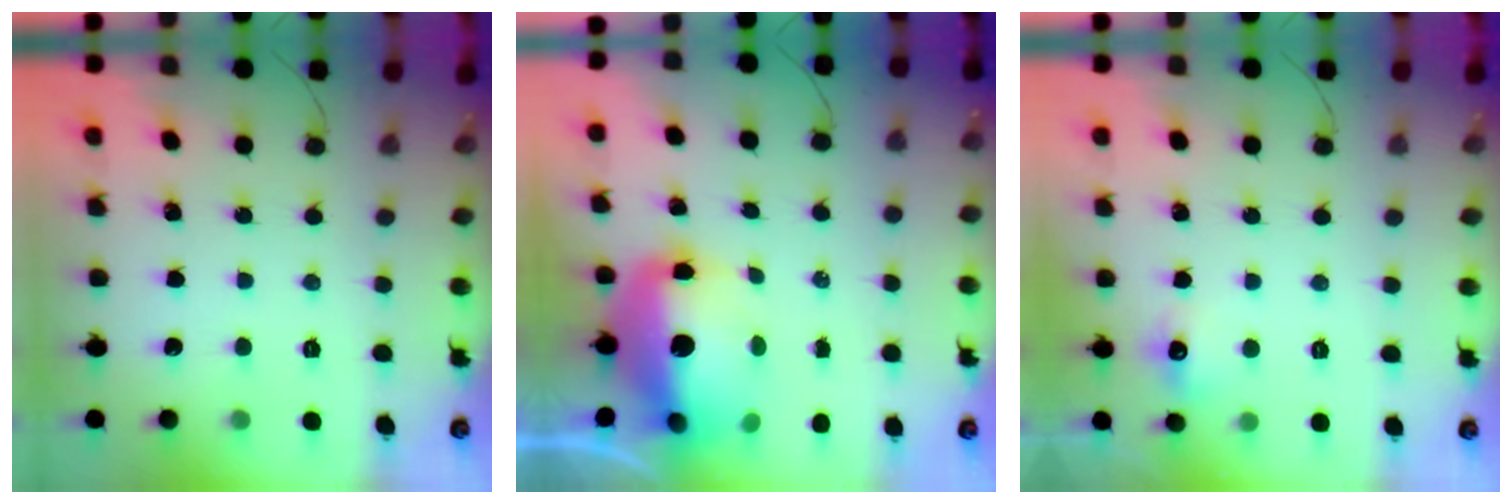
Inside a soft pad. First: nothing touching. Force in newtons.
{"total": 15.6, "press": 14.8, "slide": 4.9}
{"total": 6.3, "press": 6.1, "slide": 1.5}